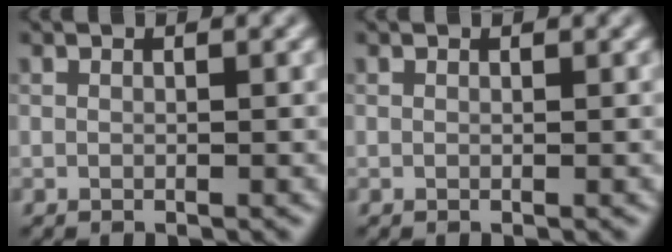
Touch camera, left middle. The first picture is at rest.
{"total": 0.0}